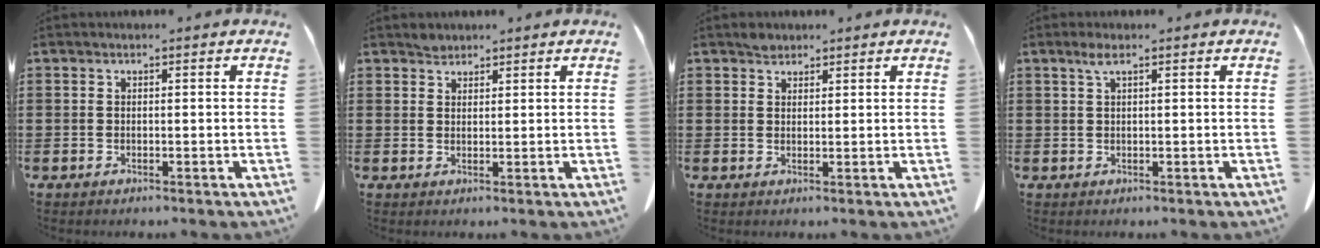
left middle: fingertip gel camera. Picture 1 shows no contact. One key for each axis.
{"total": 1.5, "fx": 1.4, "fy": 0.5, "fz": 0.0, "tx": -0.004, "ty": -0.002, "tz": 0.029}
{"total": 1.7, "fx": 1.5, "fy": 0.7, "fz": 0.1, "tx": 0.002, "ty": -0.004, "tz": 0.030}
{"total": 1.9, "fx": 0.9, "fy": 0.3, "fz": 1.6, "tx": -0.034, "ty": 0.002, "tz": 0.016}